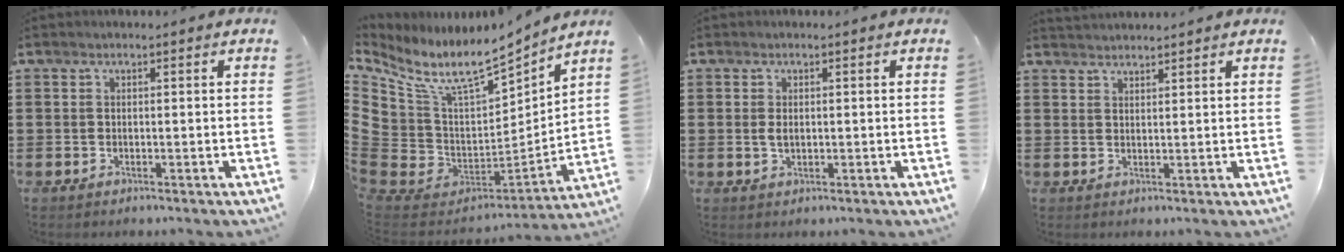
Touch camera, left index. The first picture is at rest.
{"total": 9.4, "force": [7.3, 4.0, 4.4], "torque": [-0.125, -0.055, 0.128]}
{"total": 1.6, "force": [0.2, 0.8, 1.4], "torque": [-0.038, 0.001, 0.001]}
{"total": 1.9, "force": [1.9, -0.1, -0.1], "torque": [-0.001, 0.000, 0.037]}